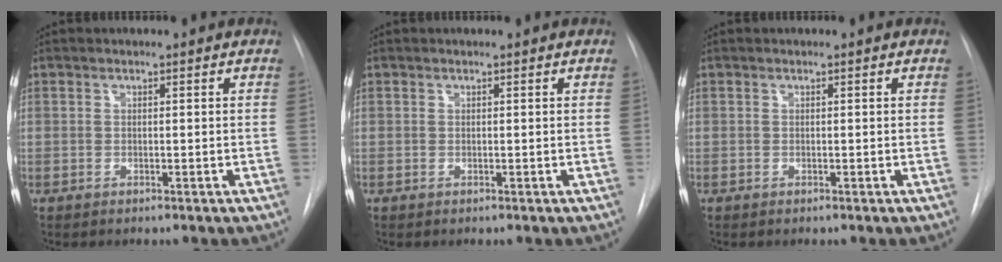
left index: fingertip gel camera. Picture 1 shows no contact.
{"total": 0.0}
{"total": 0.0}